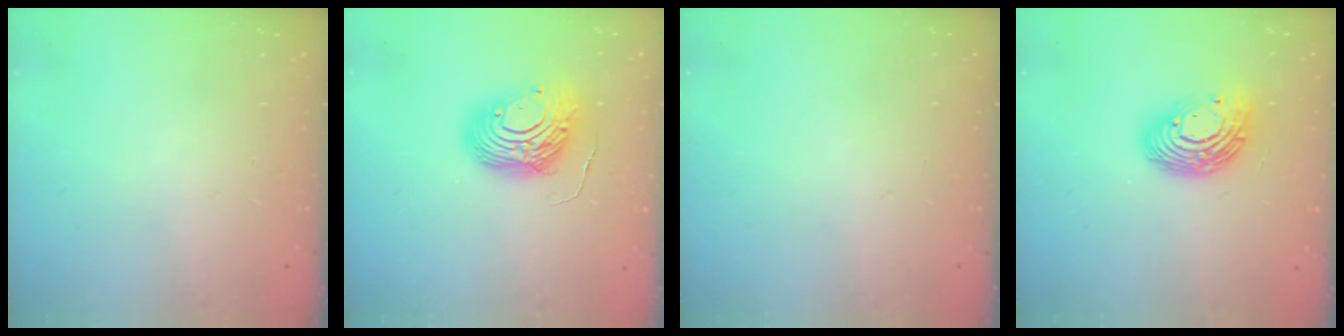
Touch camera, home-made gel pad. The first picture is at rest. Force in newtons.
{"total": 12.7, "press": 12.6, "slide": 1.3}
{"total": 0.0}
{"total": 13.9, "press": 13.8, "slide": 1.1}